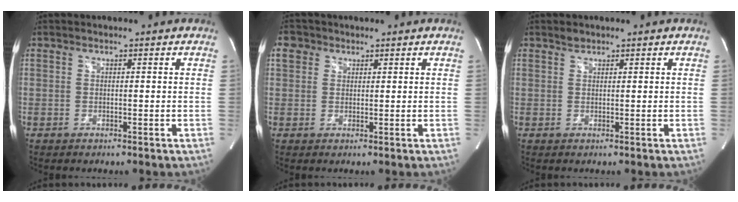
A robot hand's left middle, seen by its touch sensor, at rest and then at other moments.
{"total": 2.6, "force": [1.3, 2.1, 0.5], "torque": [-0.005, 0.010, 0.020]}
{"total": 0.8, "force": [0.8, 0.3, 0.1], "torque": [-0.003, -0.001, 0.013]}